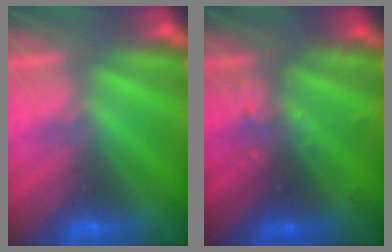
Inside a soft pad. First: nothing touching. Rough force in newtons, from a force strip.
{"total": 2.5}